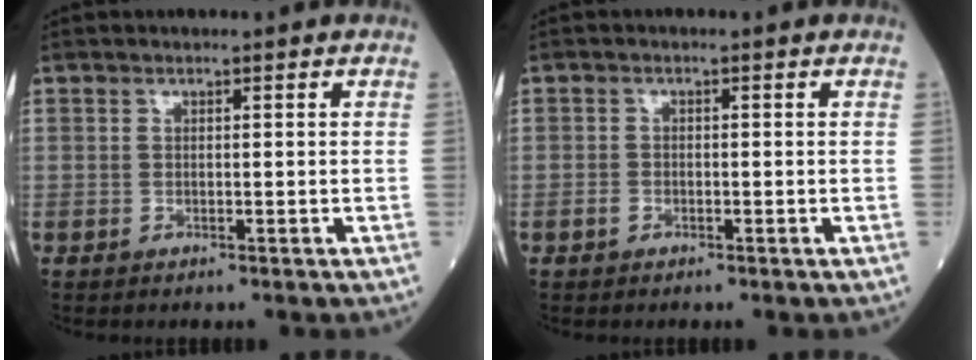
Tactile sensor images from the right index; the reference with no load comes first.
{"total": 0.9, "force": [-0.5, 0.7, 0.3], "torque": [-0.006, 0.003, -0.008]}